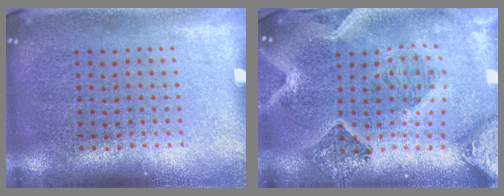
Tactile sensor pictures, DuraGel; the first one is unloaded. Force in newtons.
{"total": 2.3, "press": 2.1, "slide": 1.0}